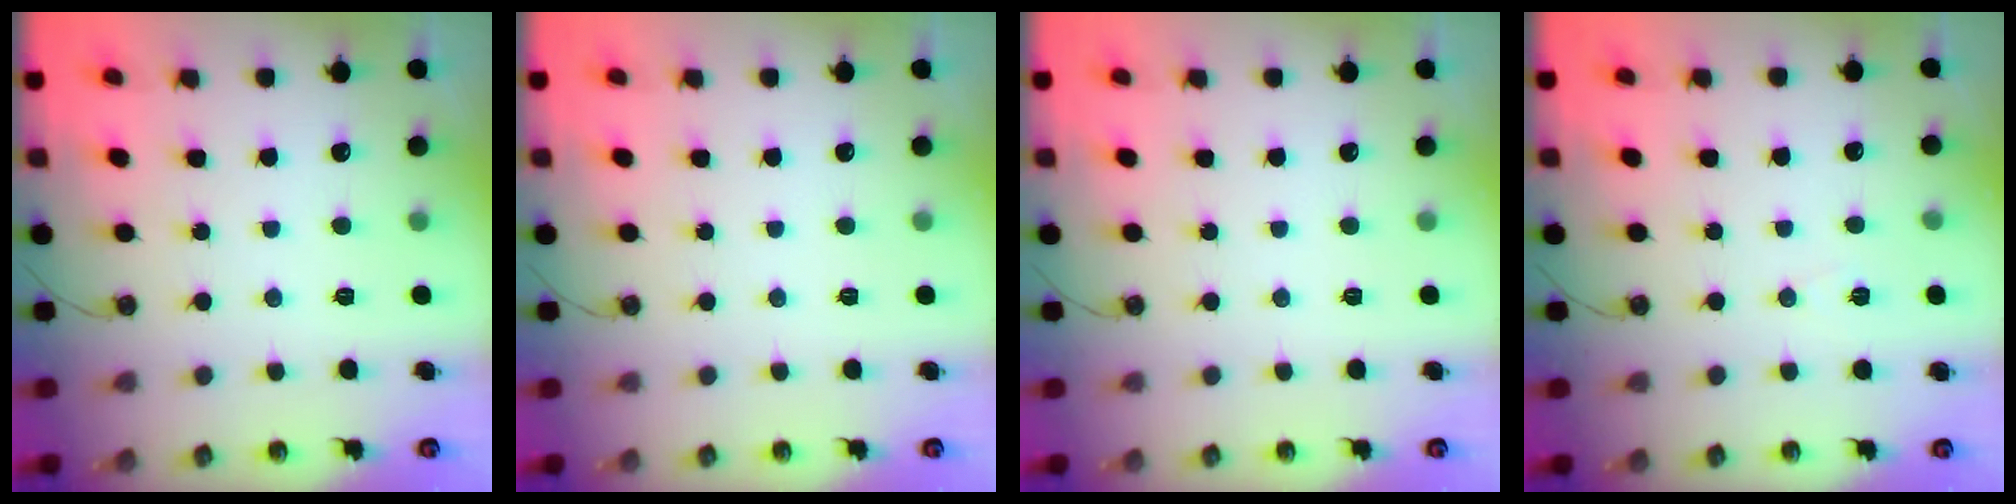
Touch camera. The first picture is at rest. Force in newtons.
{"total": 0.0}
{"total": 0.0}
{"total": 5.7, "press": 3.6, "slide": 4.4}